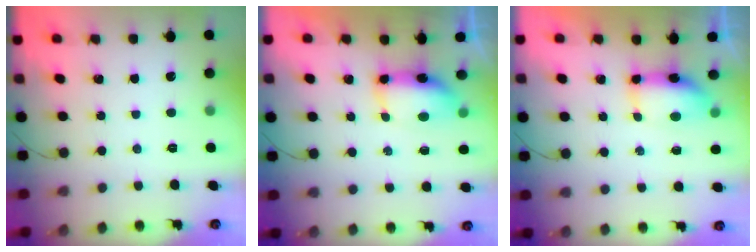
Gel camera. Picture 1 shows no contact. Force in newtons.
{"total": 7.3, "press": 7.2, "slide": 0.7}
{"total": 10.4, "press": 8.1, "slide": 6.5}